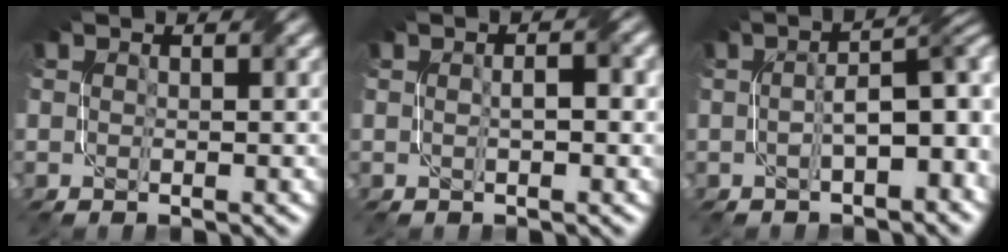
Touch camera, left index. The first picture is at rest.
{"total": 2.2, "force": [0.2, 0.7, 2.1], "torque": [-0.028, -0.004, -0.001]}
{"total": 6.2, "force": [-1.2, 2.2, 5.7], "torque": [-0.080, 0.013, -0.019]}